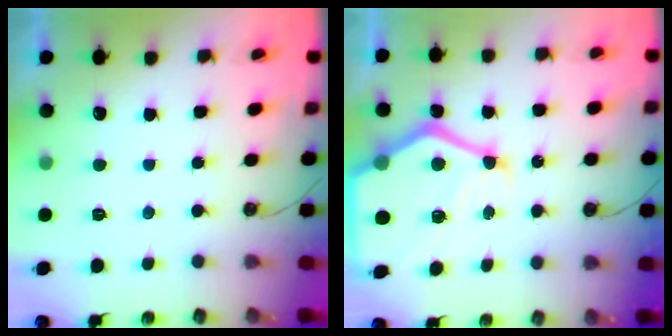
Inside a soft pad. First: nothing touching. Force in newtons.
{"total": 19.0, "press": 18.9, "slide": 1.9}